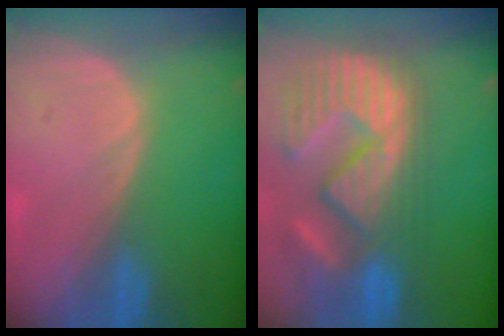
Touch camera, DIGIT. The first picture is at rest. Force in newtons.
{"total": 14.4, "press": 12.2, "slide": 7.6}